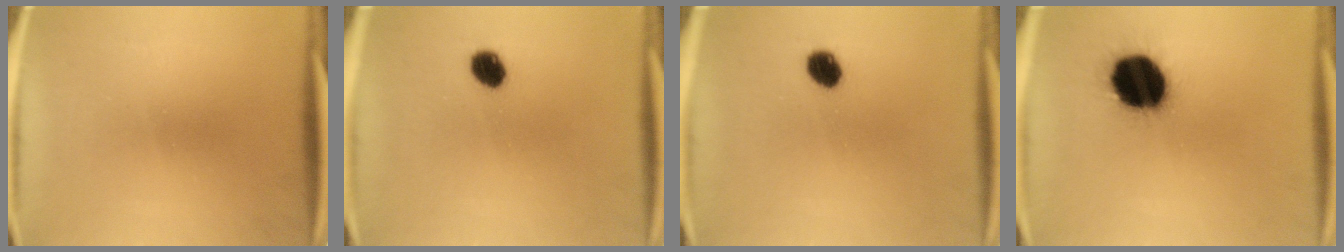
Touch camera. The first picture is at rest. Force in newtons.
{"total": 4.3}
{"total": 4.3}
{"total": 19.4}